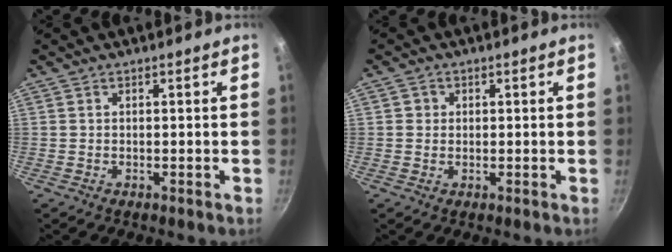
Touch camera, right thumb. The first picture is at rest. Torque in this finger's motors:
{"motor_torque": [-0.56, 0.46, 0.11, 0.22, 0.02]}